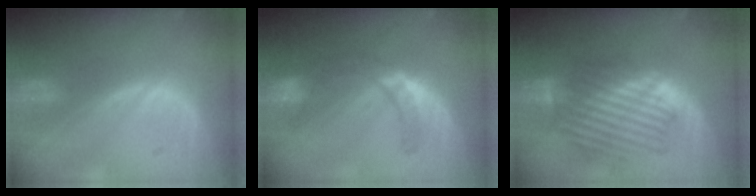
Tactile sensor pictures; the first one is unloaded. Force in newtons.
{"total": 7.4, "press": 6.4, "slide": 3.7}
{"total": 8.5, "press": 8.3, "slide": 1.9}